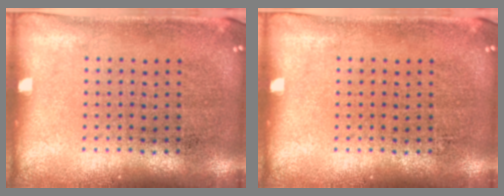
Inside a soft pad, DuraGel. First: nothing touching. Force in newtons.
{"total": 0.0}